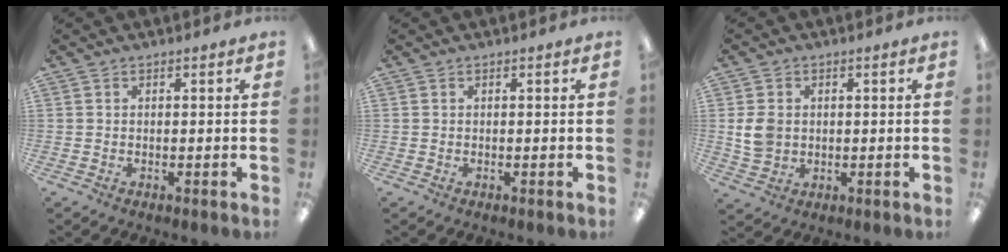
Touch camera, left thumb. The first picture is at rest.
{"total": 0.0}
{"total": 6.1, "force": [0.6, 5.0, 3.4], "torque": [-0.078, 0.002, 0.009]}